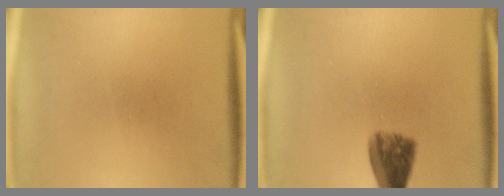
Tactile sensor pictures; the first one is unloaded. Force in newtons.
{"total": 6.5}